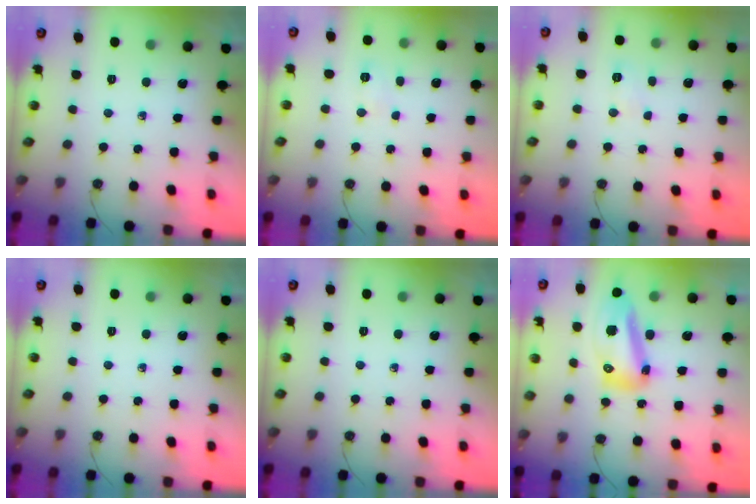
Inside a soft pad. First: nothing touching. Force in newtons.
{"total": 3.6, "press": 3.6, "slide": 0.7}
{"total": 5.7, "press": 4.0, "slide": 4.0}
{"total": 0.0}
{"total": 0.0}
{"total": 15.0, "press": 14.9, "slide": 1.7}